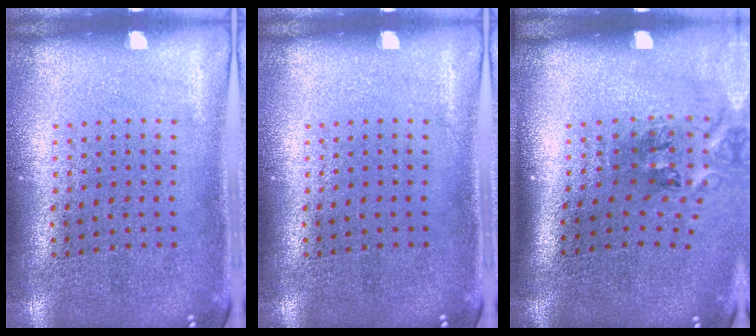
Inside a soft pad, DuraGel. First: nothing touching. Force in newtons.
{"total": 0.0}
{"total": 1.8, "press": 1.2, "slide": 1.3}